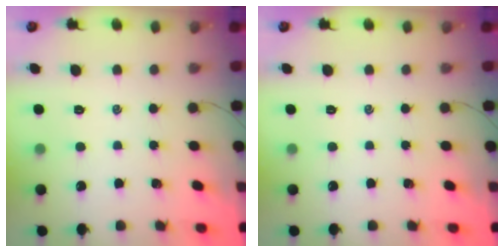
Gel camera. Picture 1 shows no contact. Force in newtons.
{"total": 0.0}